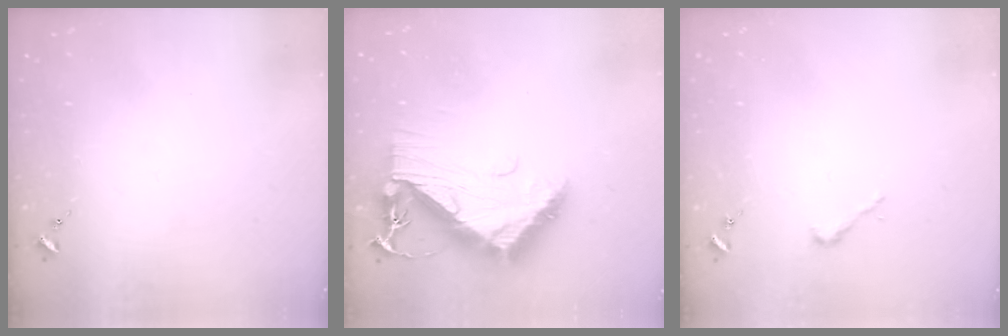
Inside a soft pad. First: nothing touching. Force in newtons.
{"total": 13.5, "press": 13.5, "slide": 1.2}
{"total": 2.5, "press": 2.5, "slide": 0.2}